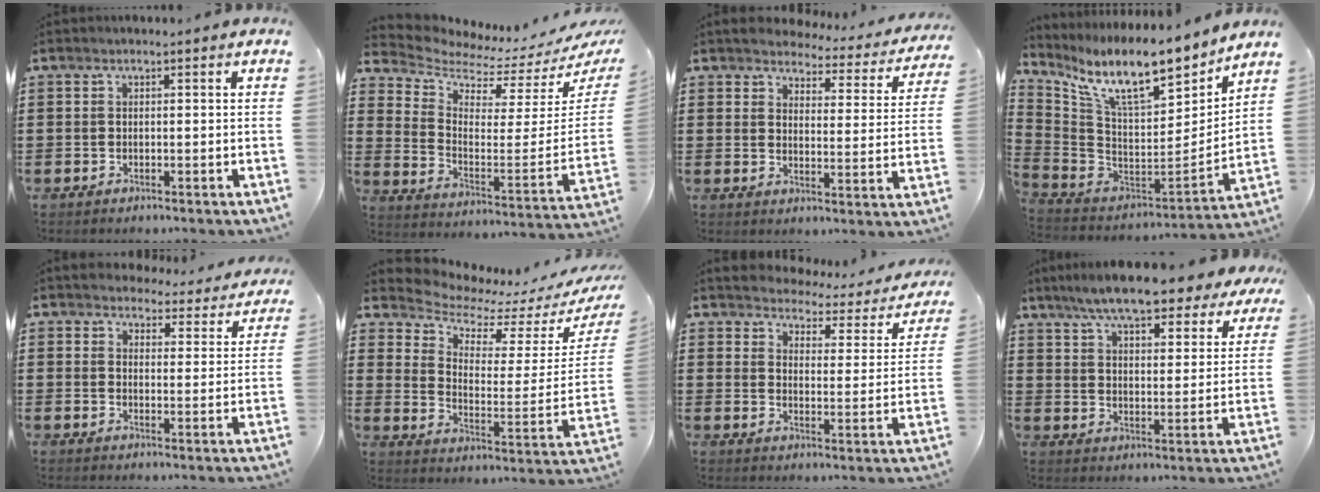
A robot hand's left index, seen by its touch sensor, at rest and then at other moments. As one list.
[{"total": 3.6, "force": [3.1, 1.1, 1.4], "torque": [-0.053, -0.044, 0.048]}, {"total": 3.5, "force": [3.5, 0.5, 0.2], "torque": [-0.019, -0.029, 0.055]}, {"total": 12.5, "force": [9.3, 2.5, 7.9], "torque": [-0.171, -0.068, 0.155]}, {"total": 4.1, "force": [4.1, 0.7, 0.1], "torque": [-0.015, -0.028, 0.070]}, {"total": 5.7, "force": [5.3, 2.0, 0.9], "torque": [-0.057, -0.048, 0.090]}, {"total": 2.7, "force": [2.7, 0.5, -0.1], "torque": [-0.022, -0.026, 0.038]}, {"total": 8.9, "force": [8.0, 0.8, 3.8], "torque": [-0.104, -0.031, 0.143]}]